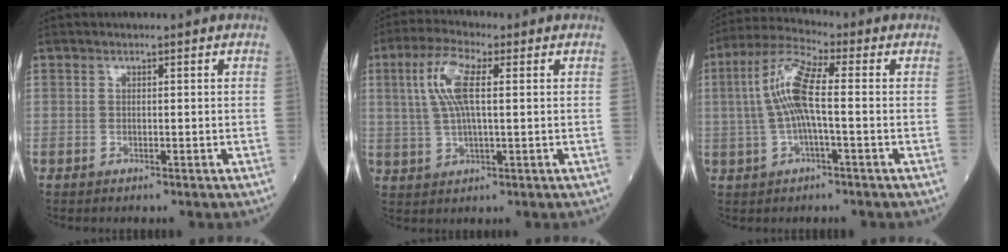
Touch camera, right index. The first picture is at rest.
{"total": 8.0, "force": [2.1, 1.9, 7.4], "torque": [-0.162, 0.013, 0.042]}
{"total": 9.1, "force": [0.1, 1.5, 9.0], "torque": [-0.193, 0.020, -0.003]}